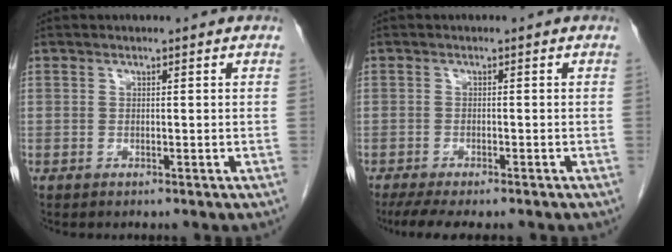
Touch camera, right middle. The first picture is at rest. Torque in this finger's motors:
{"motor_torque": [0.67, -0.52, 0.07, 0.05]}